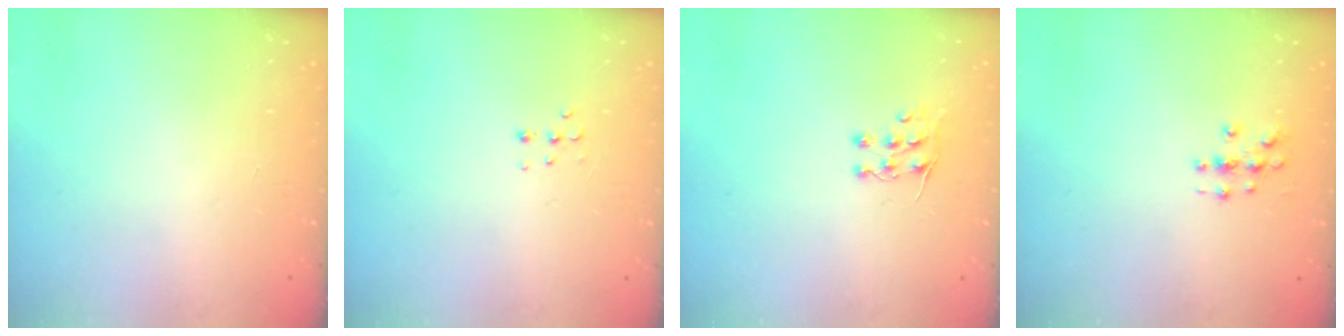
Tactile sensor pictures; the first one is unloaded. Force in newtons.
{"total": 3.8, "press": 3.7, "slide": 0.9}
{"total": 5.9, "press": 5.9, "slide": 0.5}
{"total": 3.0, "press": 3.0, "slide": 0.3}